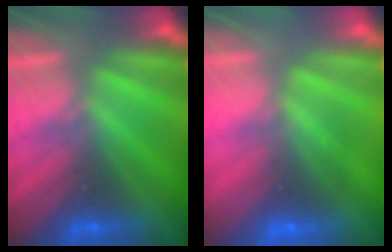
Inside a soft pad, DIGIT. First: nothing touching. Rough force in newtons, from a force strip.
{"total": 2.7}